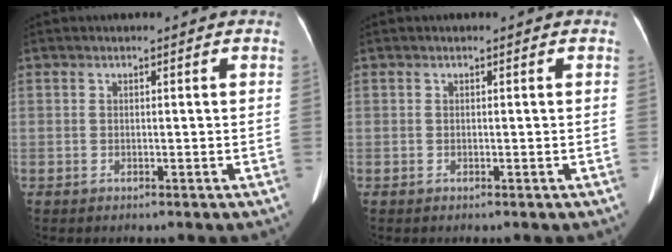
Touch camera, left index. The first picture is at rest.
{"total": 0.0}